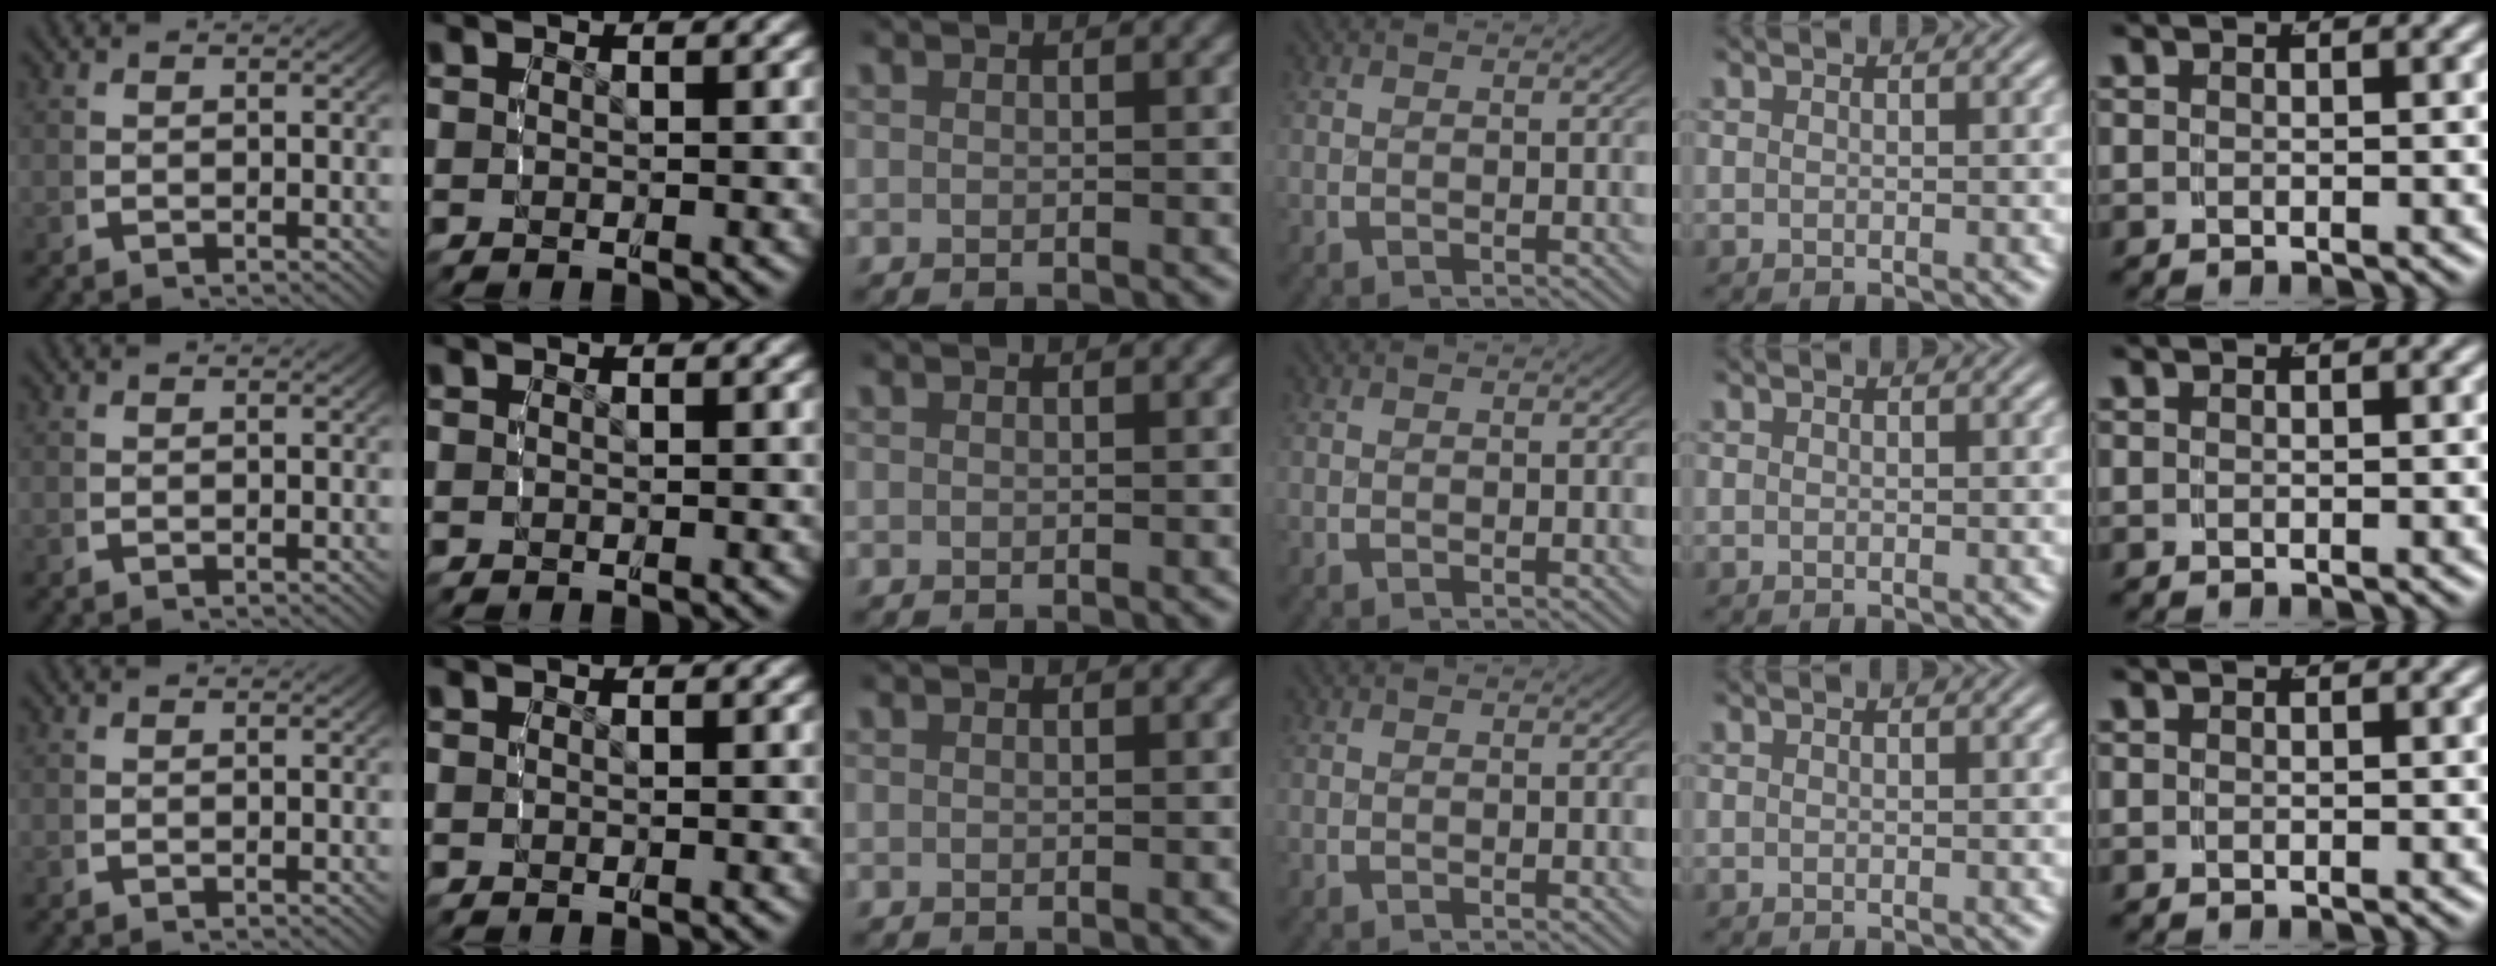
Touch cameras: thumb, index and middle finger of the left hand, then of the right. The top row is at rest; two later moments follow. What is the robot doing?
{"motion": "reach", "object": "coat"}